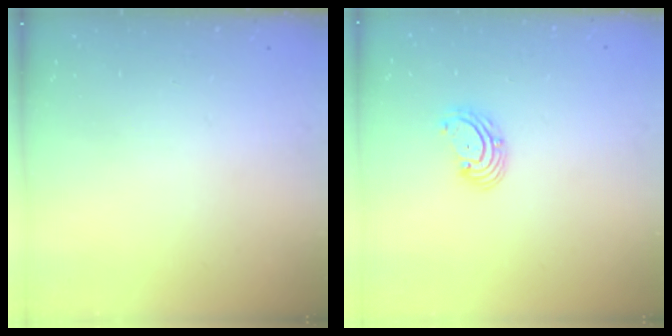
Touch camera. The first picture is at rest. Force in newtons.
{"total": 2.9, "press": 2.9, "slide": 0.1}